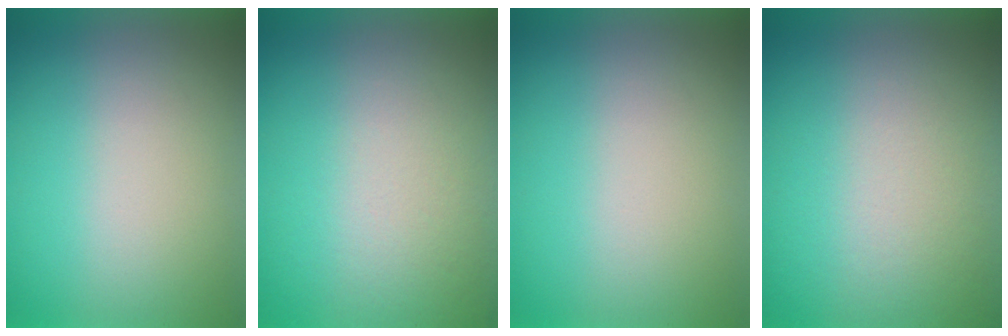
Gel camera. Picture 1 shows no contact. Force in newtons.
{"total": 2.7}
{"total": 0.0}
{"total": 2.5}